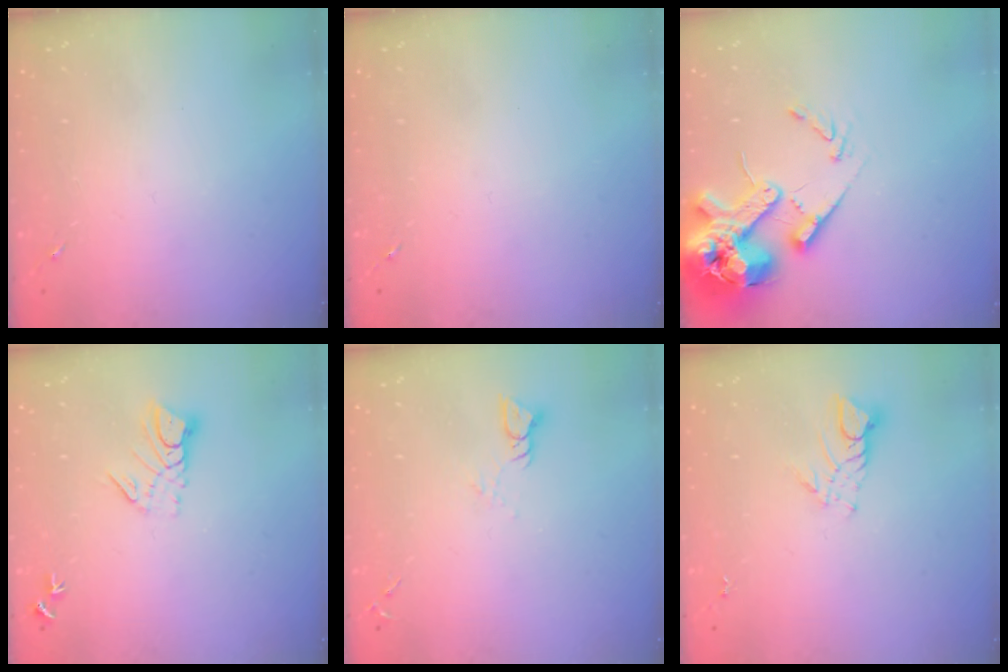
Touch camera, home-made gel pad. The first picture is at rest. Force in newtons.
{"total": 0.0}
{"total": 18.0, "press": 17.8, "slide": 2.5}
{"total": 8.3, "press": 8.3, "slide": 0.8}
{"total": 3.6, "press": 3.6, "slide": 0.4}
{"total": 5.8, "press": 5.8, "slide": 0.3}